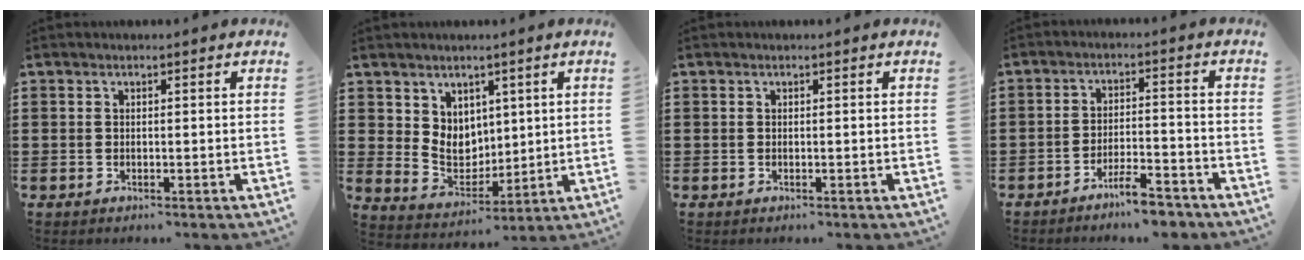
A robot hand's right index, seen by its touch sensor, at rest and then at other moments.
{"total": 5.9, "force": [3.0, 4.9, 1.3], "torque": [-0.043, -0.007, 0.059]}
{"total": 0.0}
{"total": 5.6, "force": [-5.0, 0.5, 2.5], "torque": [-0.047, 0.000, -0.095]}